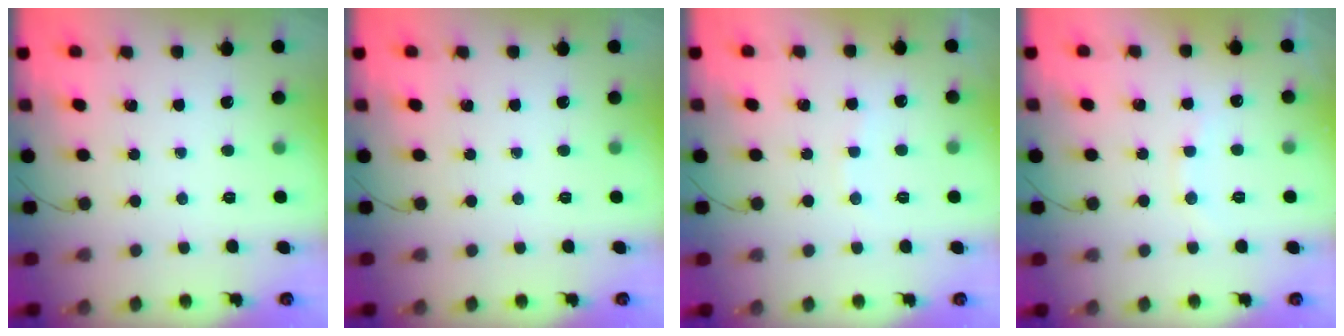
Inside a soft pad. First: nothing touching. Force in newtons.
{"total": 0.0}
{"total": 5.2, "press": 5.1, "slide": 0.9}
{"total": 7.0, "press": 6.9, "slide": 1.2}